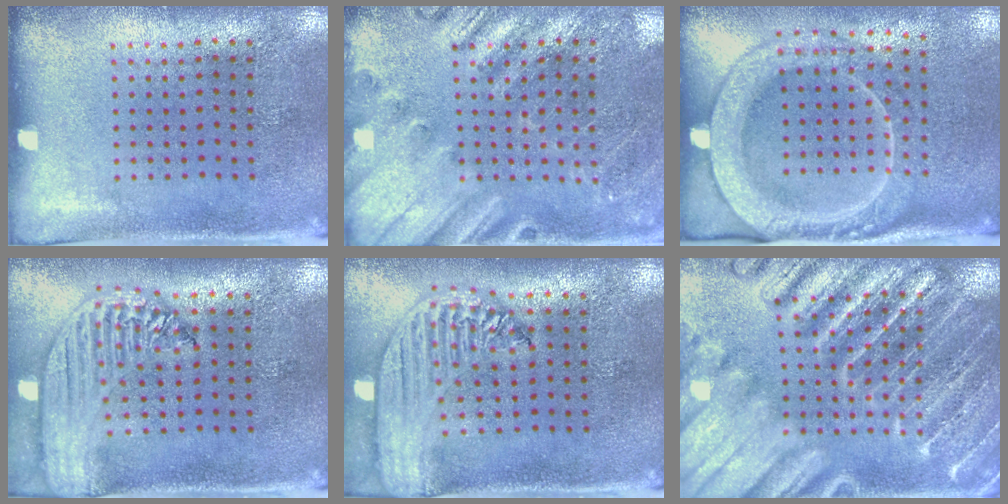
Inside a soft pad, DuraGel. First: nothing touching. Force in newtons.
{"total": 2.3, "press": 2.2, "slide": 0.6}
{"total": 2.4, "press": 2.2, "slide": 1.1}
{"total": 2.6, "press": 2.1, "slide": 1.4}
{"total": 2.8, "press": 2.2, "slide": 1.6}
{"total": 6.2, "press": 6.2, "slide": 0.7}